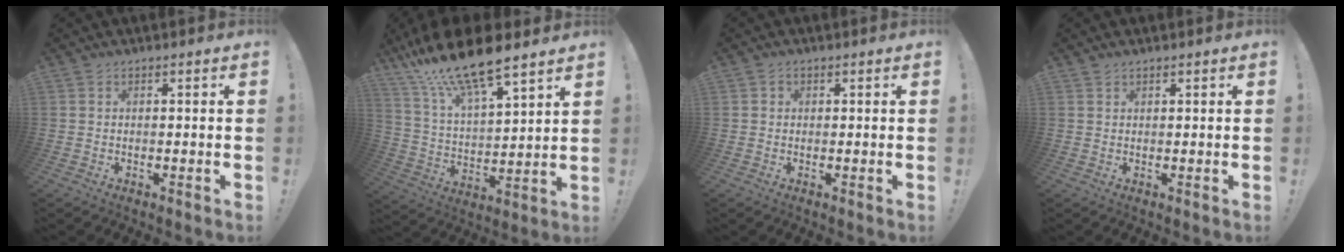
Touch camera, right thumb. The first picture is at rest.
{"total": 17.2, "force": [13.2, 4.6, 10.0], "torque": [-0.192, -0.089, 0.234]}
{"total": 1.1, "force": [0.3, 1.0, 0.2], "torque": [0.000, 0.001, 0.004]}
{"total": 0.8, "force": [0.7, 0.2, 0.3], "torque": [-0.006, 0.000, 0.013]}